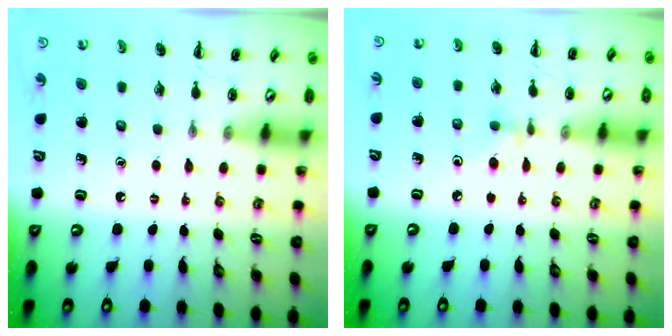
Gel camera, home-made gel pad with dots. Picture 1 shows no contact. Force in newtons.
{"total": 2.7, "press": 2.5, "slide": 1.0}